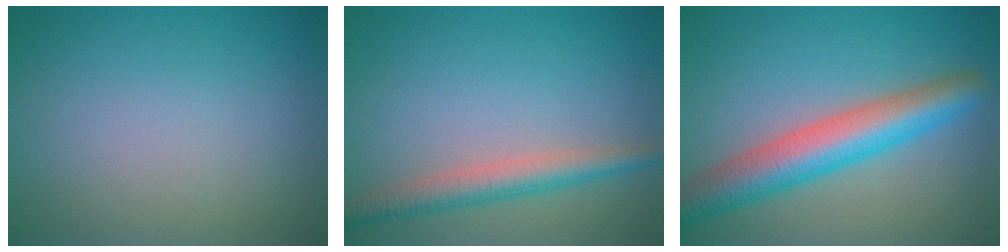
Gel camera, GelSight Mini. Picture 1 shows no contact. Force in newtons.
{"total": 3.5, "press": 3.5, "slide": 0.1}
{"total": 6.8, "press": 6.8, "slide": 0.4}